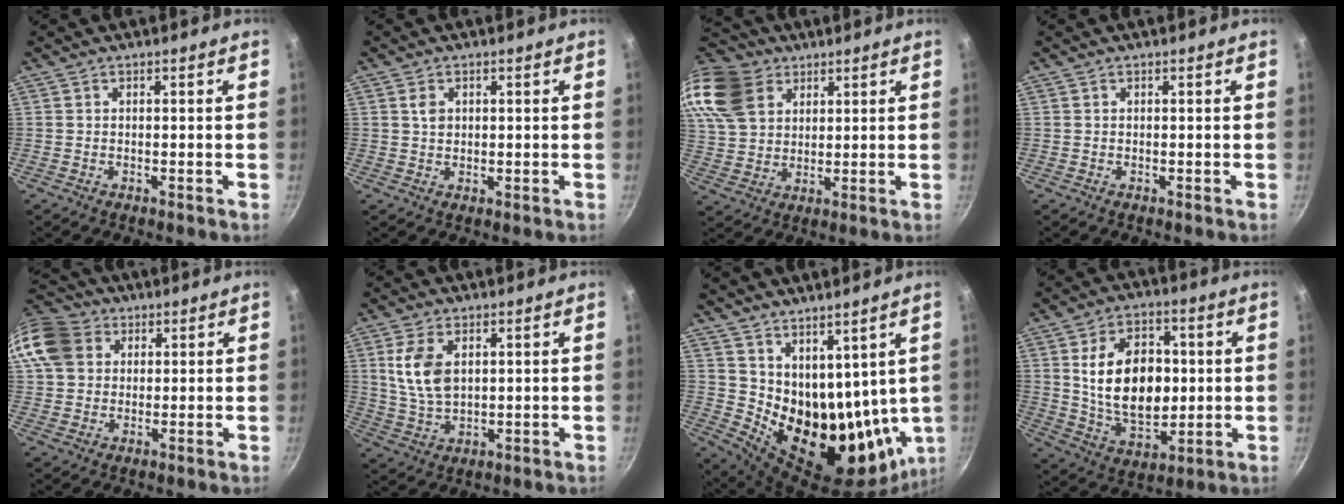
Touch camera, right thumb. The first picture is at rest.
{"total": 2.6, "force": [0.8, 1.9, 1.5], "torque": [-0.022, -0.003, 0.013]}
{"total": 16.0, "force": [8.2, 11.4, 7.7], "torque": [-0.152, -0.011, 0.161]}
{"total": 0.0}
{"total": 12.7, "force": [4.0, 10.4, 6.1], "torque": [-0.115, 0.015, 0.065]}
{"total": 9.2, "force": [2.5, 5.5, 6.9], "torque": [-0.131, -0.017, 0.055]}
{"total": 18.5, "force": [8.9, 10.8, 12.1], "torque": [-0.159, -0.058, 0.183]}
{"total": 18.0, "force": [1.7, 12.0, 13.4], "torque": [-0.182, -0.005, 0.039]}